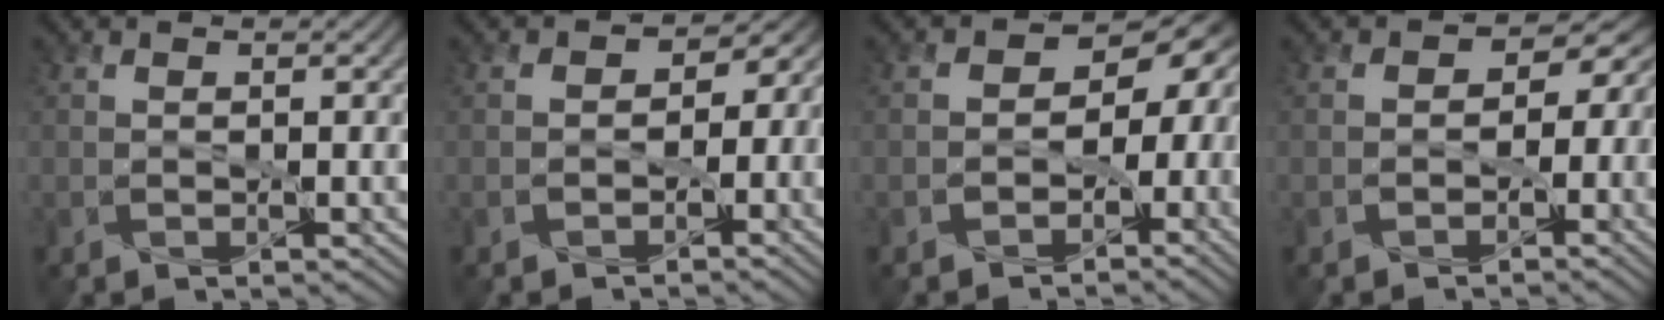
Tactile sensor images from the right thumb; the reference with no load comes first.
{"total": 3.4, "force": [-1.0, 2.9, 1.4], "torque": [0.000, 0.002, -0.021]}
{"total": 9.7, "force": [-1.7, 8.0, 5.4], "torque": [-0.043, 0.006, -0.058]}
{"total": 5.2, "force": [-0.8, 4.6, 2.3], "torque": [-0.008, 0.006, -0.030]}